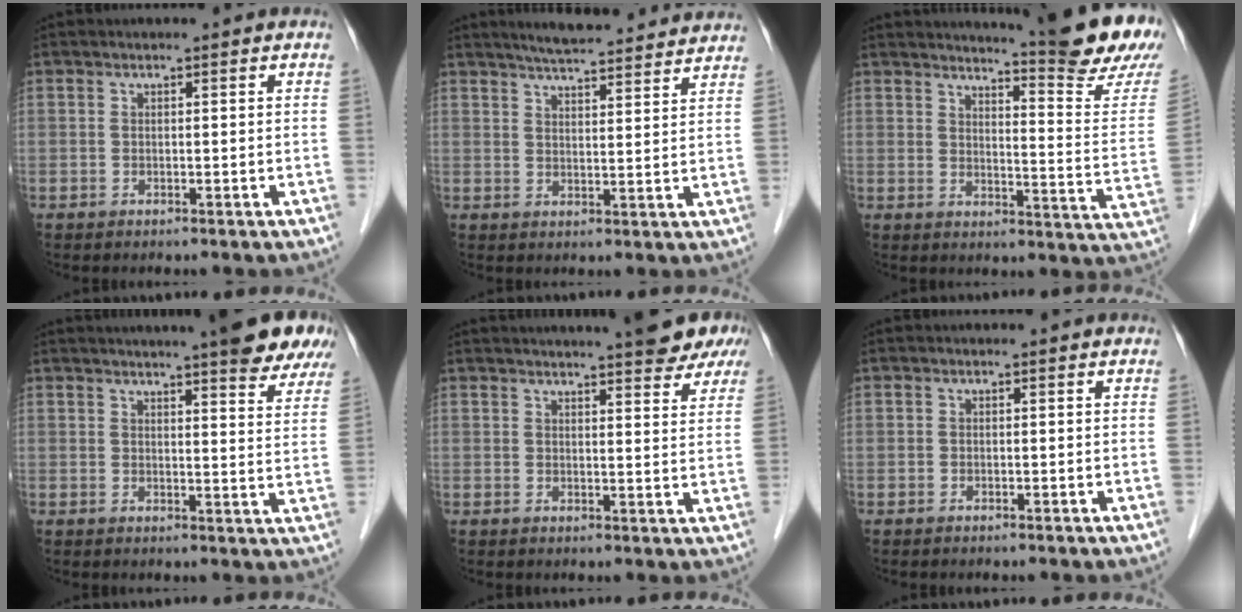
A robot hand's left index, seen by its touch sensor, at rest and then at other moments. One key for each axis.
{"total": 14.8, "fx": 13.6, "fy": 1.8, "fz": 5.5, "tx": -0.078, "ty": 0.016, "tz": 0.176}
{"total": 17.5, "fx": 15.8, "fy": -1.3, "fz": 7.4, "tx": -0.110, "ty": -0.115, "tz": 0.184}
{"total": 15.6, "fx": 12.5, "fy": 2.2, "fz": 9.0, "tx": -0.110, "ty": 0.004, "tz": 0.141}
{"total": 16.4, "fx": 13.7, "fy": 3.3, "fz": 8.3, "tx": -0.110, "ty": 0.022, "tz": 0.157}
{"total": 0.0}